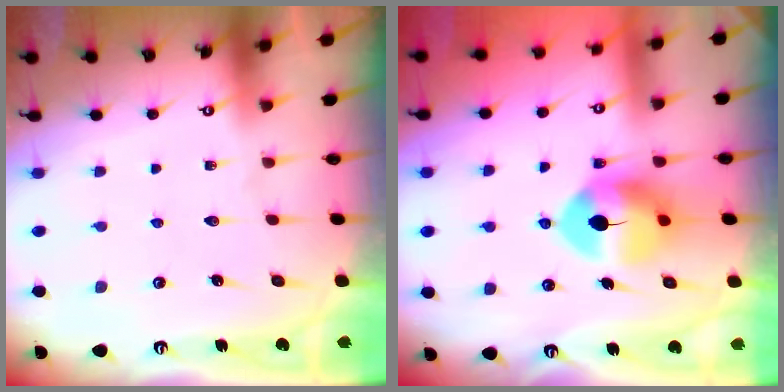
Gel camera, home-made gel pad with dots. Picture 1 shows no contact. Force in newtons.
{"total": 8.7, "press": 8.5, "slide": 1.5}